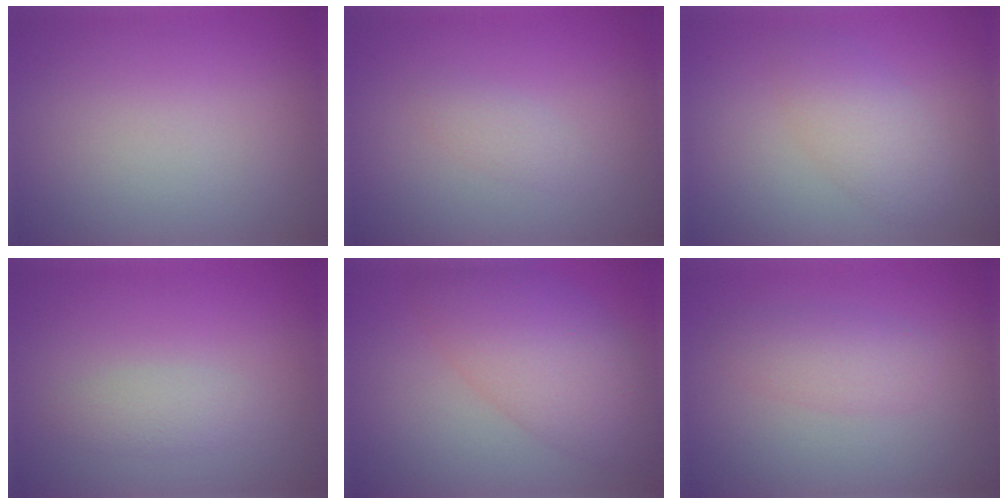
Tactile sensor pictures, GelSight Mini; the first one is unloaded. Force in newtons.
{"total": 1.2, "press": 1.2, "slide": 0.0}
{"total": 2.9, "press": 2.9, "slide": 0.1}
{"total": 1.6, "press": 1.6, "slide": 0.1}
{"total": 4.8, "press": 4.8, "slide": 0.2}
{"total": 2.4, "press": 2.4, "slide": 0.0}